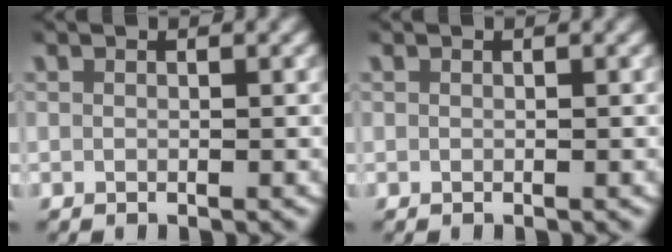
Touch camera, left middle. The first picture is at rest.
{"total": 0.0}